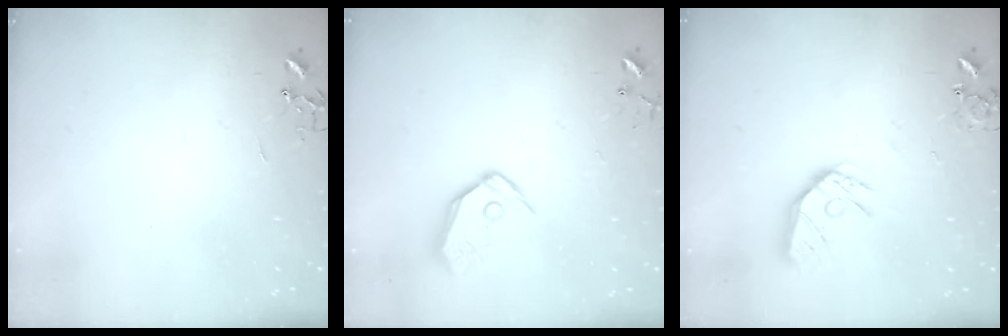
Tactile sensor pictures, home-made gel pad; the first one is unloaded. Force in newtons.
{"total": 11.1, "press": 11.0, "slide": 1.7}
{"total": 14.1, "press": 14.0, "slide": 1.7}